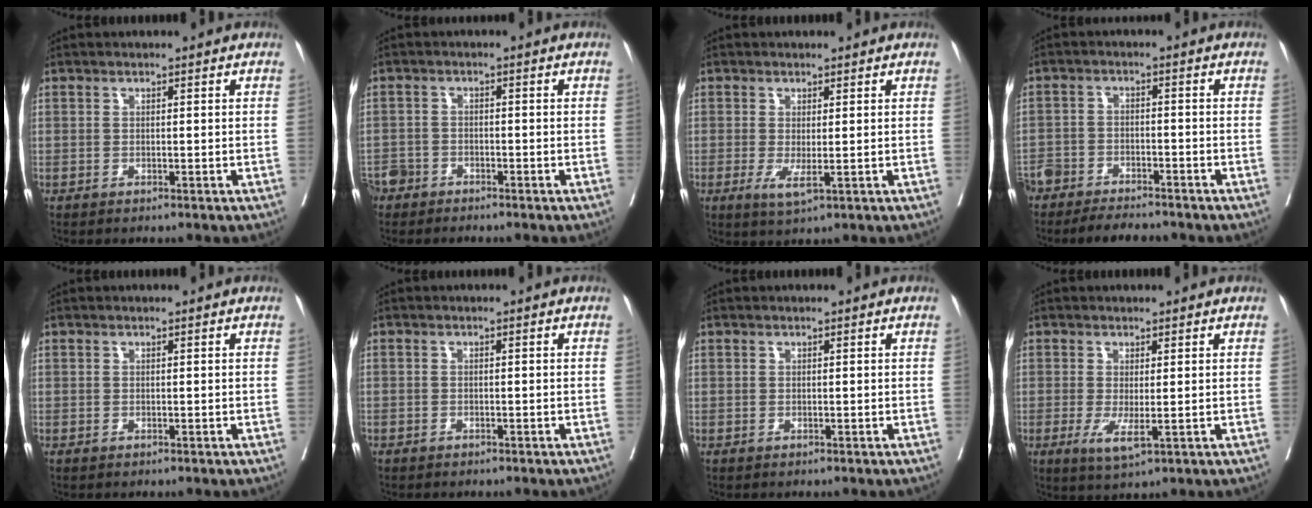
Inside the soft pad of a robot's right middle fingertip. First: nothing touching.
{"total": 3.8, "force": [-3.2, 2.0, 0.3], "torque": [-0.004, 0.001, -0.066]}
{"total": 3.0, "force": [-0.6, 0.7, 2.9], "torque": [-0.051, -0.010, -0.003]}
{"total": 8.5, "force": [-7.6, 2.5, 2.7], "torque": [-0.040, -0.003, -0.118]}
{"total": 0.0}
{"total": 0.8, "force": [-0.6, 0.5, 0.0], "torque": [-0.009, 0.002, -0.013]}
{"total": 0.0}
{"total": 3.8, "force": [-0.9, 0.8, 3.6], "torque": [-0.067, -0.011, -0.008]}